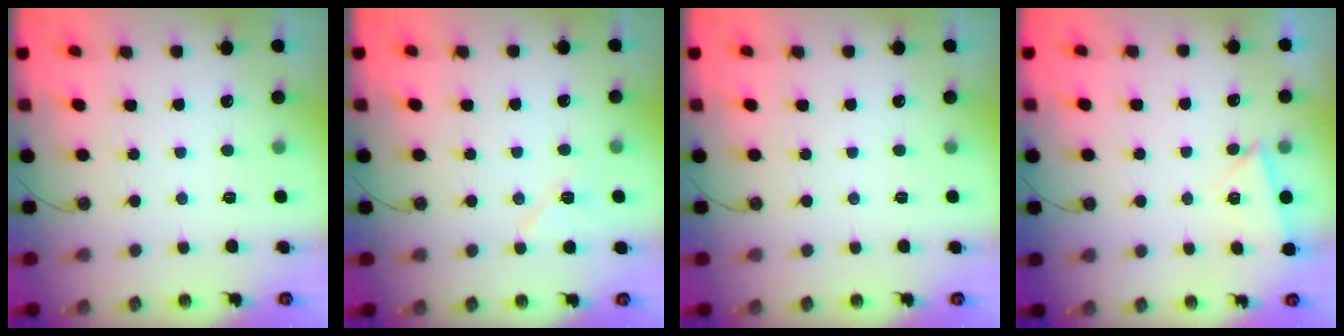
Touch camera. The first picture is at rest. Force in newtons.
{"total": 6.8, "press": 6.6, "slide": 1.7}
{"total": 0.0}
{"total": 3.7, "press": 3.4, "slide": 1.4}